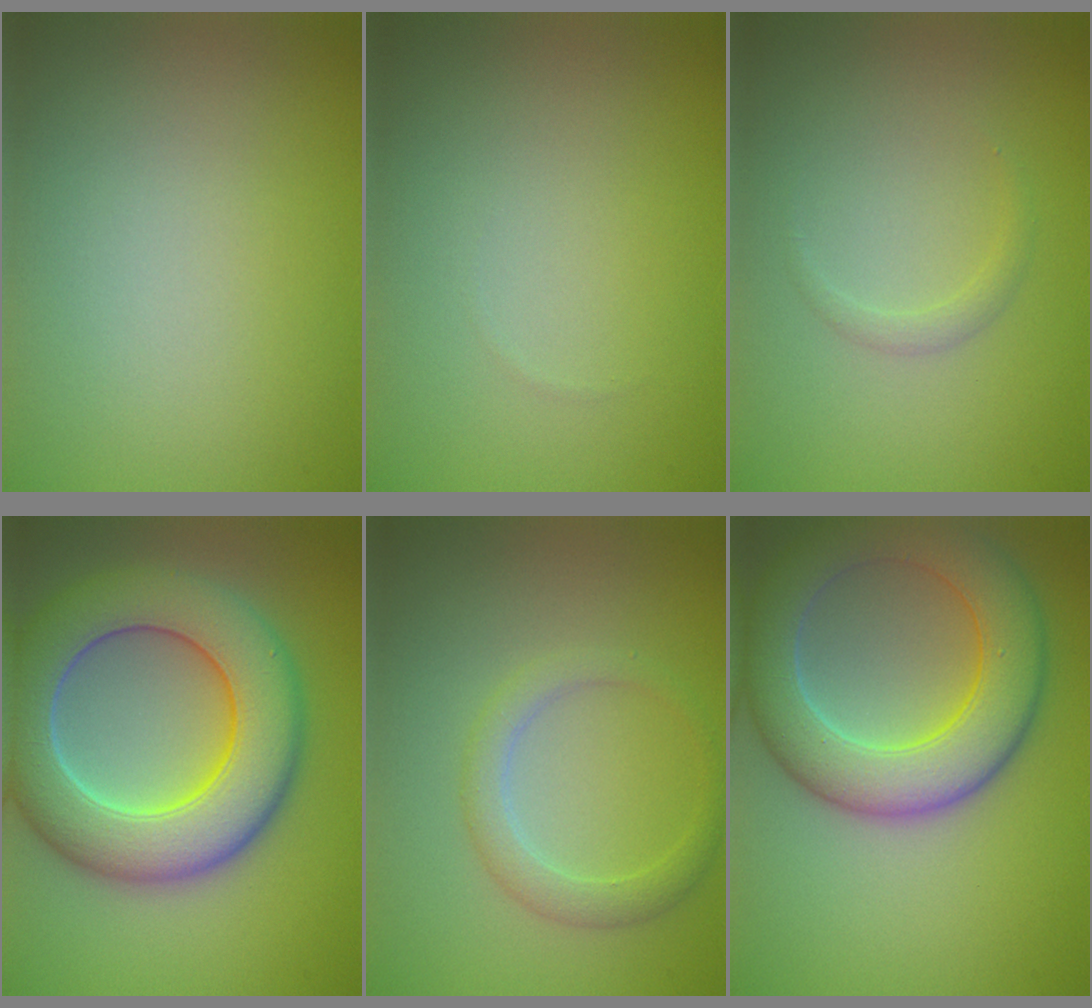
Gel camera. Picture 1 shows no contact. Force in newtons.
{"total": 0.0}
{"total": 0.9, "press": 0.9, "slide": 0.0}
{"total": 10.3, "press": 10.3, "slide": 0.9}
{"total": 2.4, "press": 2.4, "slide": 0.1}
{"total": 8.3, "press": 8.3, "slide": 0.5}